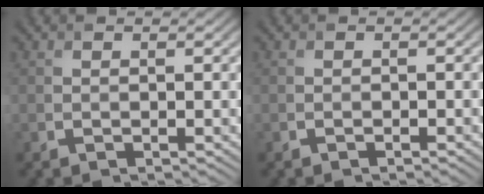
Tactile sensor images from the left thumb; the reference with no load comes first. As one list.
[{"total": 0.7, "force": [-0.5, 0.1, 0.4], "torque": [-0.003, 0.002, -0.009]}]